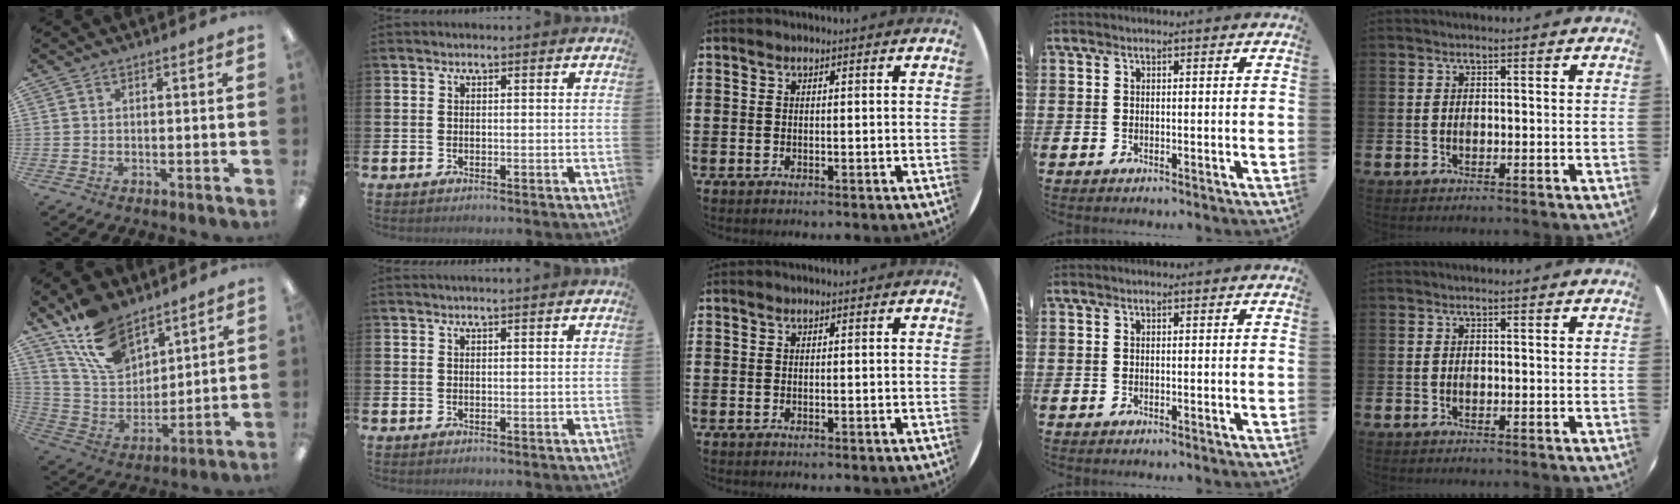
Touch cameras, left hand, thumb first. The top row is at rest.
{"thumb": {"total": 15.4, "force": [10.6, 8.4, 7.3], "torque": [-0.146, -0.046, 0.204]}, "index": {"total": 0.8, "force": [0.8, -0.1, 0.2], "torque": [-0.001, -0.002, 0.014]}}